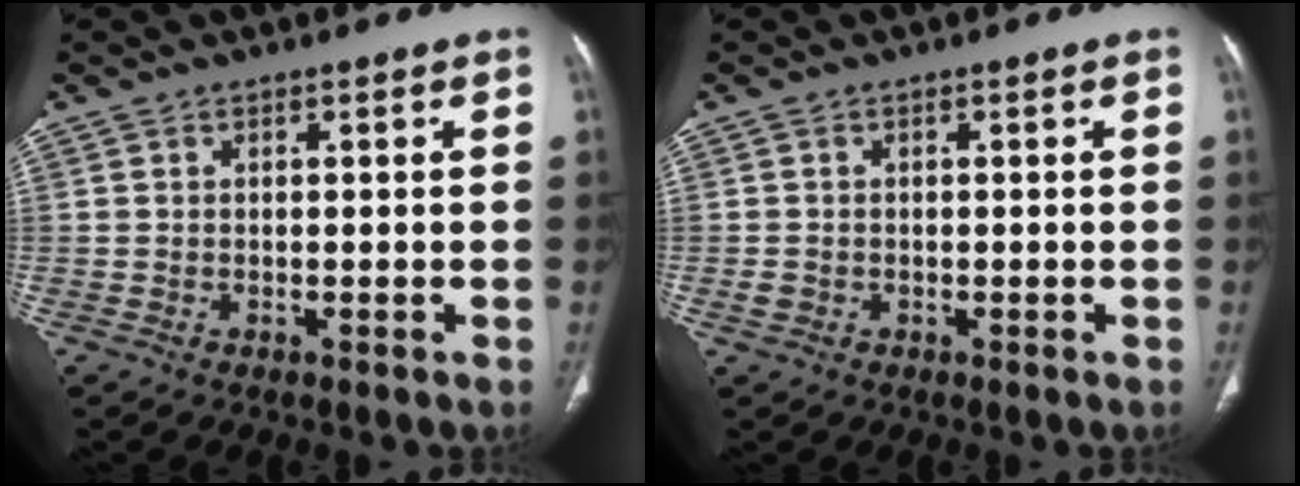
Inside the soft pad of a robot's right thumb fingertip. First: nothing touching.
{"total": 1.2, "force": [-0.4, 1.0, 0.5], "torque": [-0.013, 0.002, -0.006]}